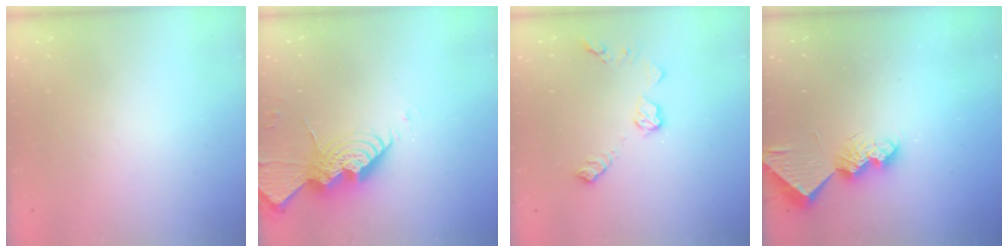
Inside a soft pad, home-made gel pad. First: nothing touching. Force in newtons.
{"total": 15.0, "press": 14.9, "slide": 1.4}
{"total": 9.2, "press": 9.2, "slide": 0.4}
{"total": 8.8, "press": 8.8, "slide": 0.1}